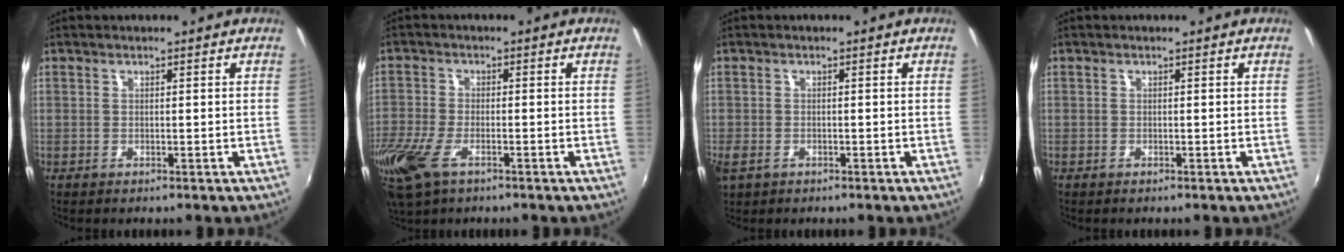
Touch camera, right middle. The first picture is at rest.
{"total": 12.4, "force": [-6.9, 5.9, 8.4], "torque": [-0.205, -0.042, -0.132]}
{"total": 4.1, "force": [-2.0, 2.7, 2.3], "torque": [-0.053, -0.011, -0.037]}
{"total": 0.0}